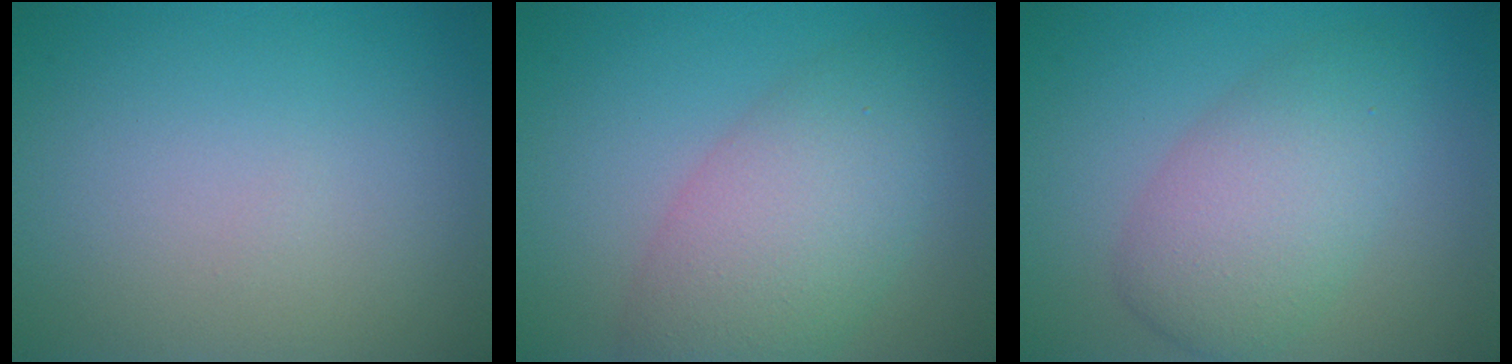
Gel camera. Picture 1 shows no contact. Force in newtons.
{"total": 6.4, "press": 6.4, "slide": 0.2}
{"total": 5.2, "press": 5.2, "slide": 0.3}